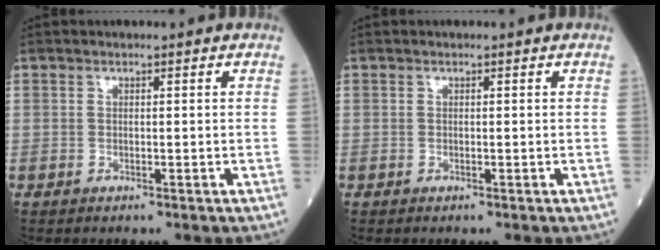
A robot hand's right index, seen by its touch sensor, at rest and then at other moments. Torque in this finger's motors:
{"motor_torque": [0.07, 0.01, -0.03, -0.01]}